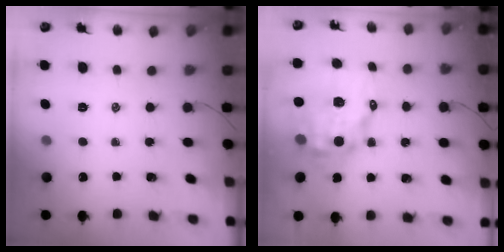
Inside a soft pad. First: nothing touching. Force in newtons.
{"total": 13.2, "press": 12.9, "slide": 2.9}